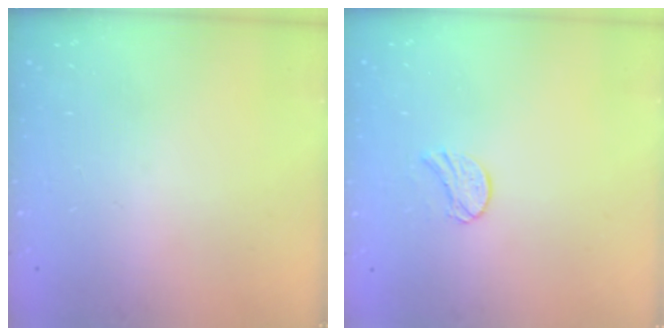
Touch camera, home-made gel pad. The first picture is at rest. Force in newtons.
{"total": 7.1, "press": 7.0, "slide": 0.6}